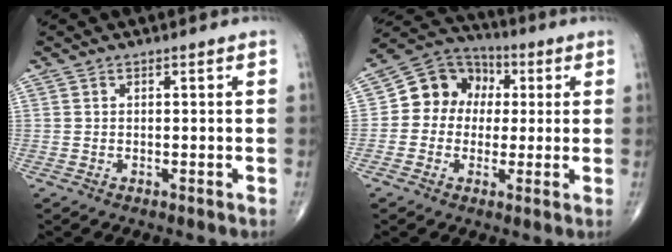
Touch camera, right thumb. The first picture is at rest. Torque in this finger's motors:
{"motor_torque": [0.06, 0.07, 0.47, 0.21, 0.06]}